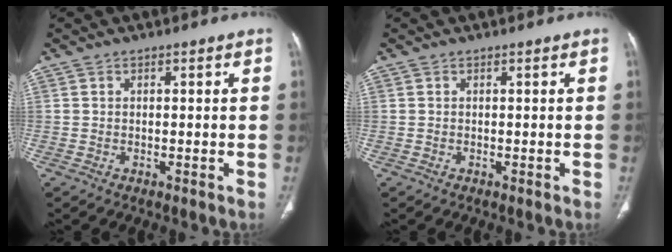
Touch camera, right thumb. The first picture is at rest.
{"total": 0.0}